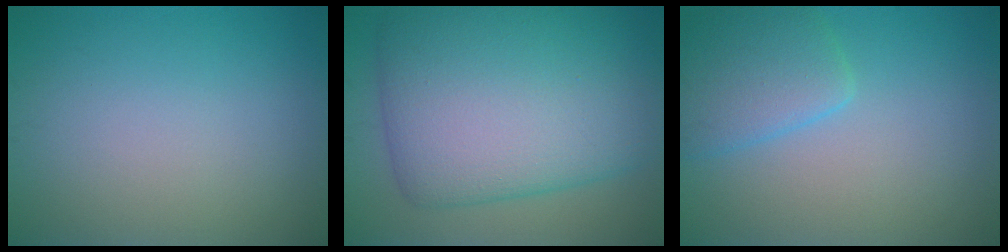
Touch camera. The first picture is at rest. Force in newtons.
{"total": 13.2, "press": 13.2, "slide": 0.3}
{"total": 3.9, "press": 3.9, "slide": 0.2}